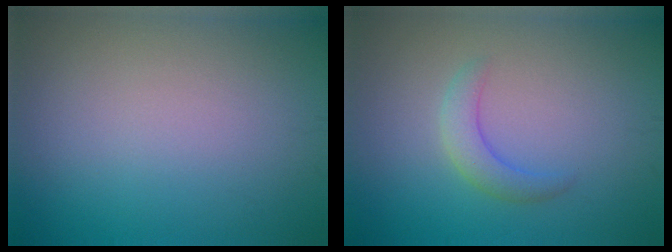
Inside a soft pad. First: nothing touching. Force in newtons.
{"total": 2.3, "press": 2.3, "slide": 0.2}